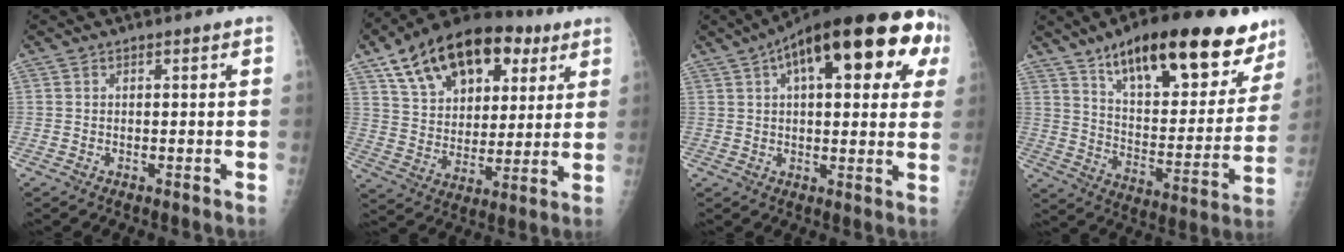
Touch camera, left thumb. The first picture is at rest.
{"total": 22.9, "force": [11.3, 13.9, 14.3], "torque": [-0.198, -0.001, 0.186]}
{"total": 24.7, "force": [9.4, 9.6, 20.8], "torque": [-0.285, 0.037, 0.124]}
{"total": 26.9, "force": [17.6, 9.7, 17.9], "torque": [-0.219, -0.053, 0.267]}